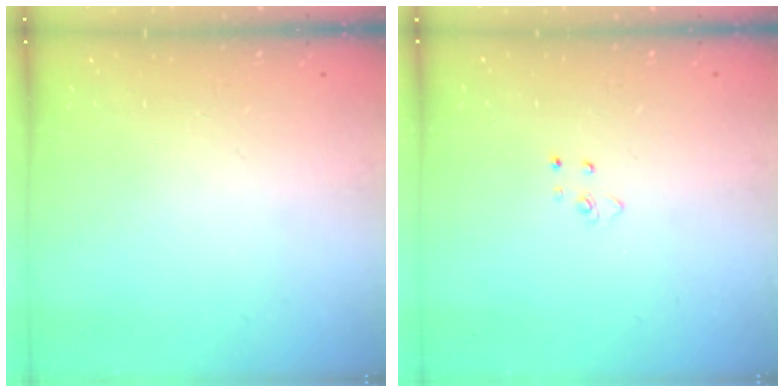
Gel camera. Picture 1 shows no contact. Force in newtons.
{"total": 2.8, "press": 2.8, "slide": 0.3}